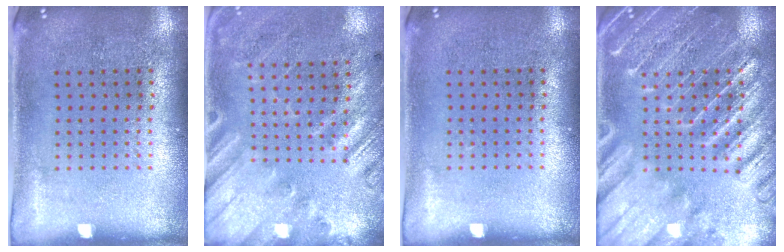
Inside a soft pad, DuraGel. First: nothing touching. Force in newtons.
{"total": 2.5, "press": 1.8, "slide": 1.8}
{"total": 0.0}
{"total": 3.6, "press": 3.6, "slide": 0.7}